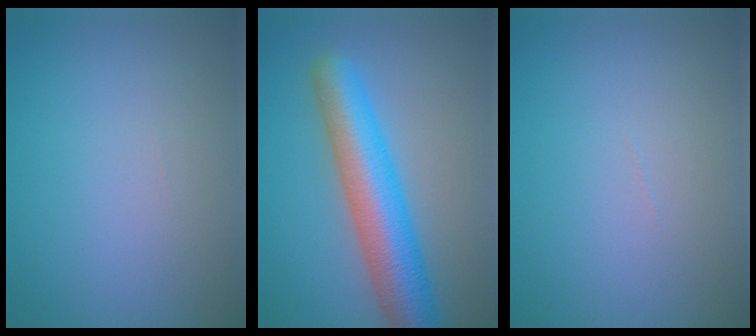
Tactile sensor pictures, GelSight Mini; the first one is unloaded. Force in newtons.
{"total": 7.8, "press": 7.8, "slide": 0.2}
{"total": 0.0}